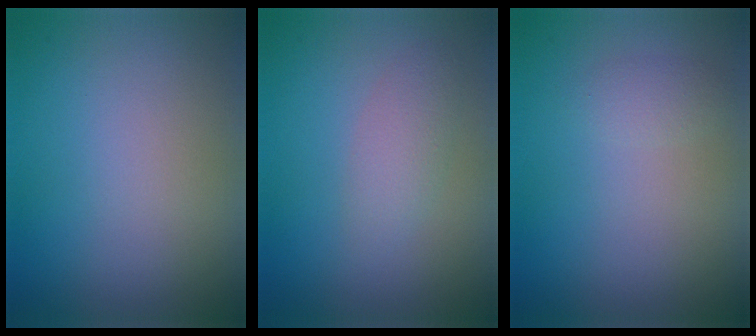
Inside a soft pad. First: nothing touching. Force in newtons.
{"total": 1.8, "press": 1.8, "slide": 0.1}
{"total": 1.0, "press": 1.0, "slide": 0.0}